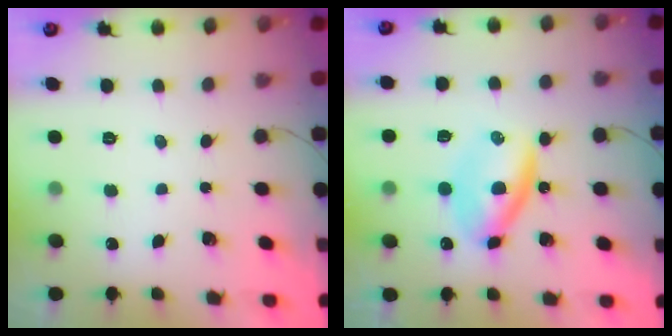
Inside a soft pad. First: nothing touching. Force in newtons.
{"total": 6.5, "press": 6.5, "slide": 0.3}